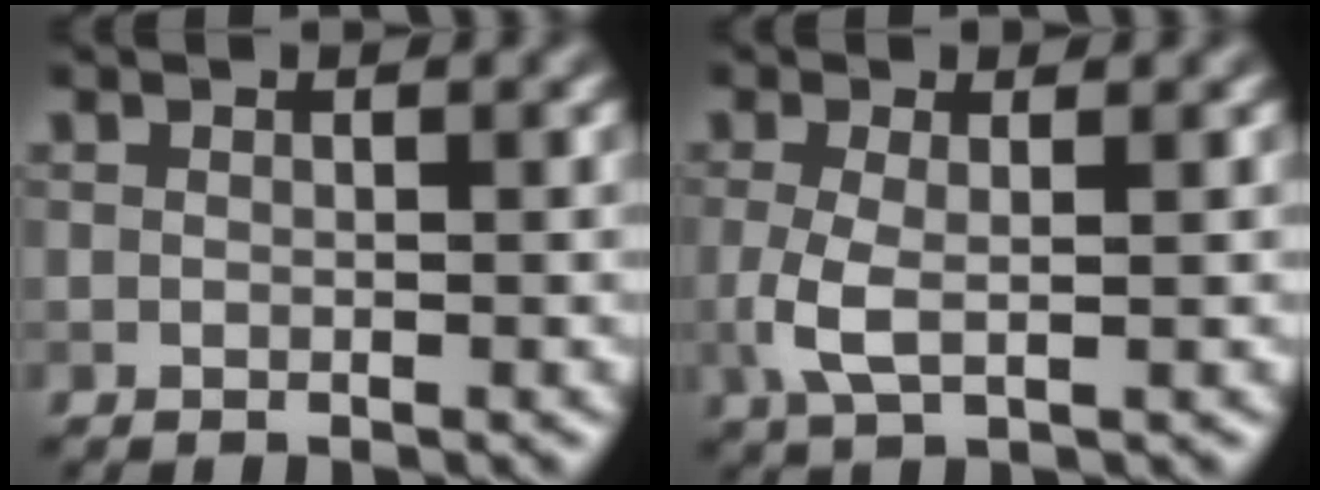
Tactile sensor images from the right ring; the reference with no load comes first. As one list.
[{"total": 2.7, "force": [-0.2, 0.9, 2.5], "torque": [-0.062, -0.003, -0.005]}]